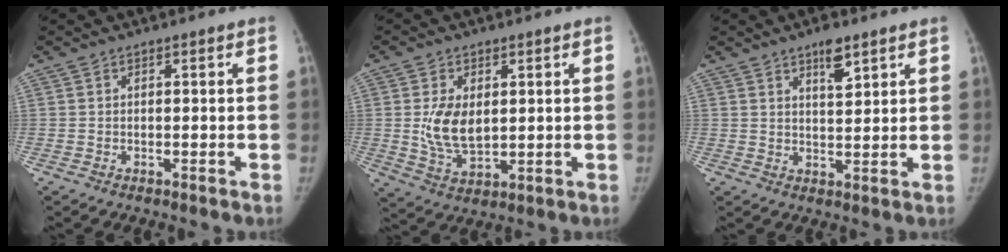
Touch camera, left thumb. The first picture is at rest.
{"total": 8.7, "force": [1.2, 5.2, 6.9], "torque": [-0.118, -0.015, 0.035]}
{"total": 5.0, "force": [3.3, 1.6, 3.5], "torque": [-0.045, -0.022, 0.054]}